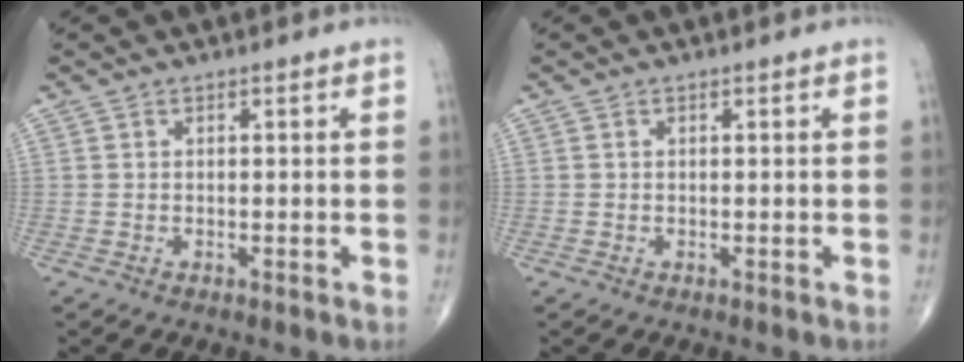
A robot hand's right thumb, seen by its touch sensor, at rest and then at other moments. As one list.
[{"total": 0.0}]